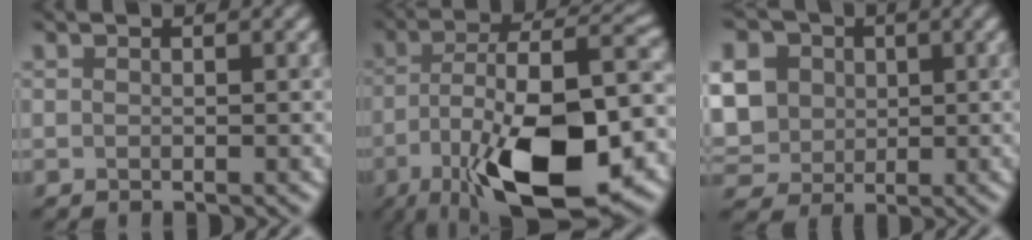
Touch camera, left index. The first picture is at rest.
{"total": 14.7, "force": [-6.1, 5.4, 12.2], "torque": [-0.205, -0.025, -0.087]}
{"total": 7.6, "force": [1.2, 7.0, 2.7], "torque": [-0.085, 0.018, 0.027]}